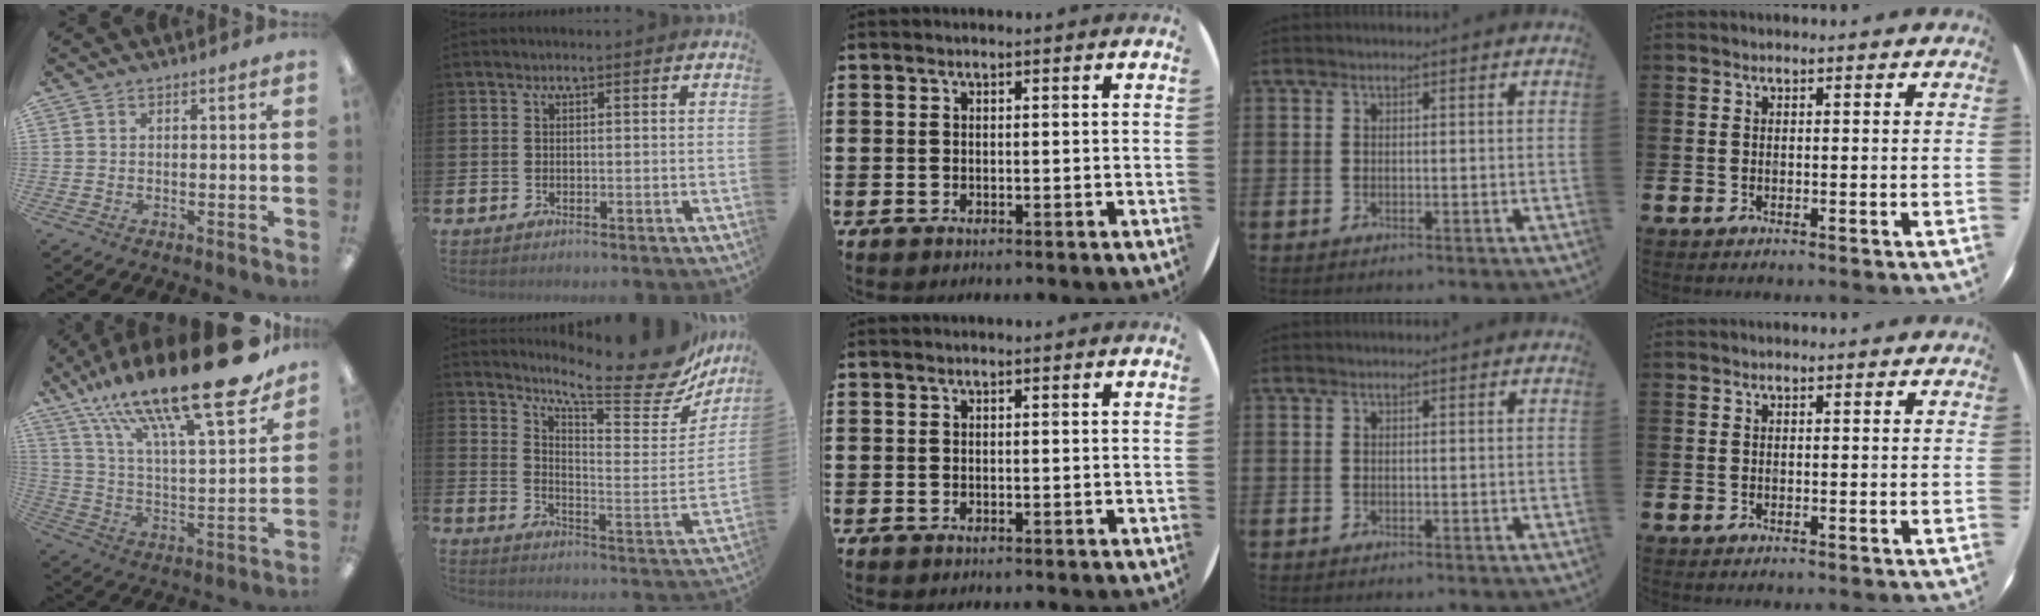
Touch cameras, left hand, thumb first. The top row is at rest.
{"thumb": {"total": 28.0, "force": [19.9, 7.1, 18.5], "torque": [-0.293, -0.128, 0.324]}, "index": {"total": 11.9, "force": [9.9, 2.3, 6.2], "torque": [-0.100, -0.079, 0.161]}}